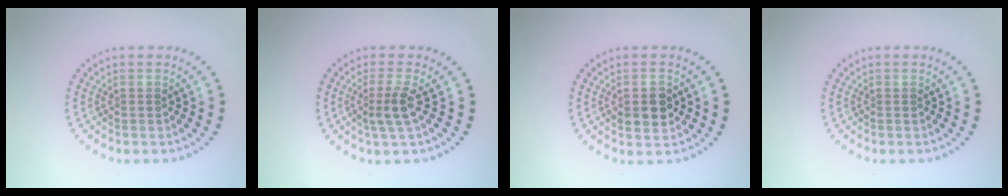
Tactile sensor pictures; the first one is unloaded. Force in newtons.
{"total": 2.3, "press": 1.8, "slide": 1.4}
{"total": 2.9, "press": 2.9, "slide": 0.2}
{"total": 0.0}